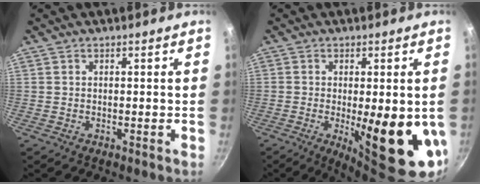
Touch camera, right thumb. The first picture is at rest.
{"total": 15.6, "force": [-2.5, 4.7, 14.6], "torque": [-0.184, -0.015, -0.022]}